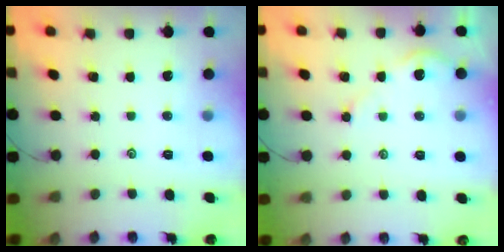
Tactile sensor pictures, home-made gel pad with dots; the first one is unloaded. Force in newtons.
{"total": 4.0, "press": 4.0, "slide": 0.4}